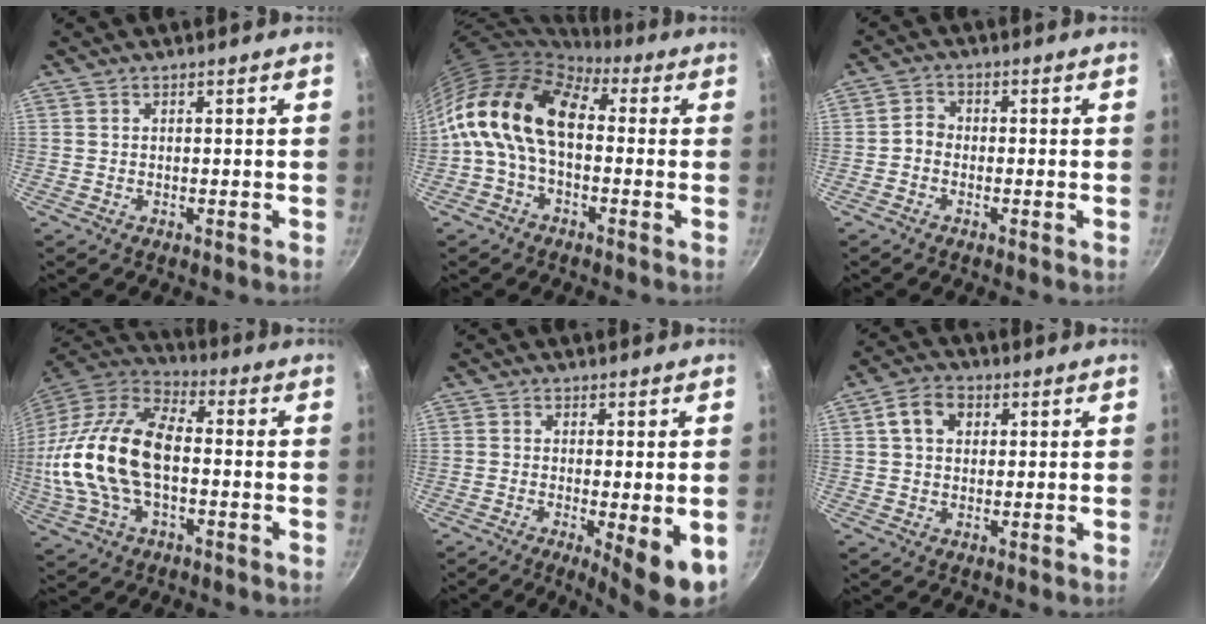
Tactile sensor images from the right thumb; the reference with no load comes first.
{"total": 15.0, "force": [0.8, 9.3, 11.7], "torque": [-0.198, 0.026, -0.008]}
{"total": 2.4, "force": [-1.0, 1.9, 1.1], "torque": [-0.015, 0.018, -0.026]}
{"total": 22.8, "force": [-1.2, 12.8, 18.8], "torque": [-0.368, 0.035, -0.031]}
{"total": 8.3, "force": [-2.1, 1.7, 7.8], "torque": [-0.107, -0.011, -0.024]}
{"total": 6.2, "force": [1.8, 4.6, 3.7], "torque": [-0.052, 0.008, 0.023]}